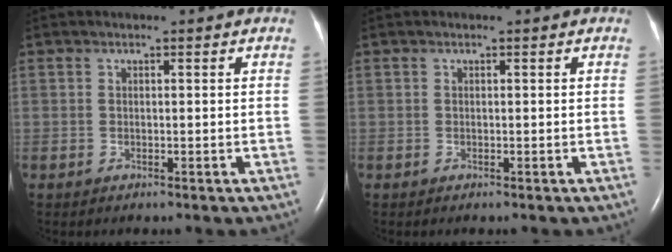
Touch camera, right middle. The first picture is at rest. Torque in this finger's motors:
{"motor_torque": [0.14, -0.42, 0.00, 0.01]}